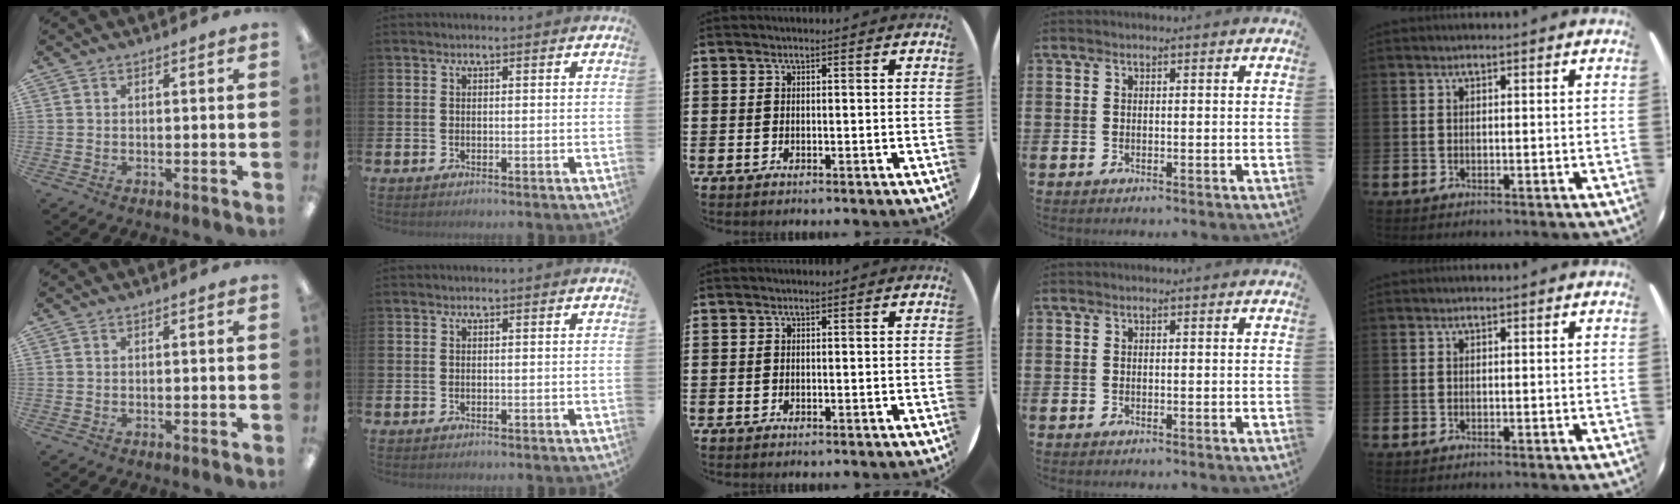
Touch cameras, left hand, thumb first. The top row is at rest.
{}